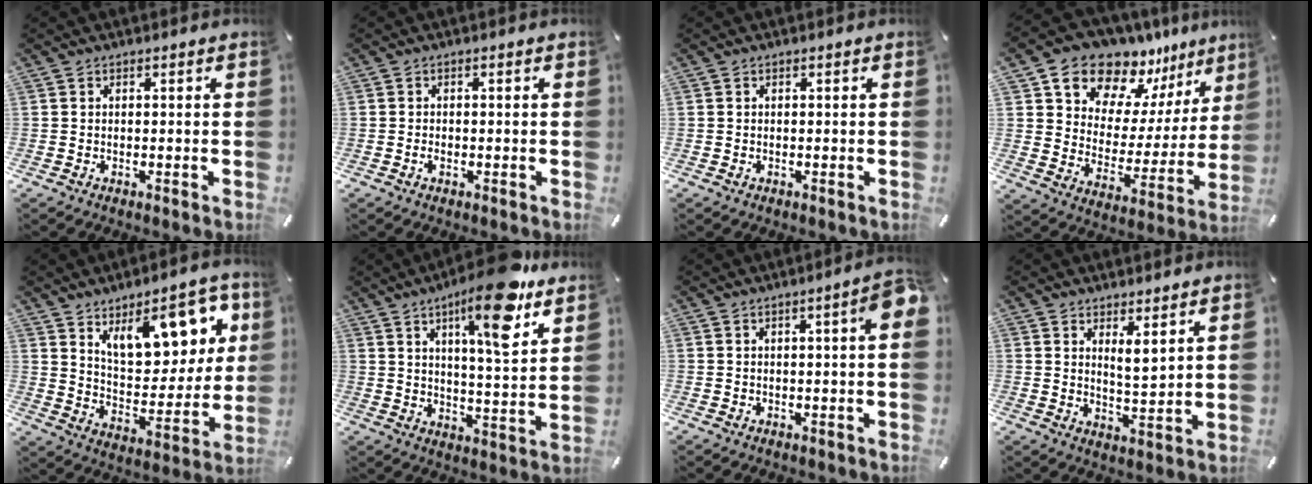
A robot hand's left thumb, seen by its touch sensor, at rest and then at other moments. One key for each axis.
{"total": 1.2, "fx": -0.4, "fy": 0.7, "fz": 0.8, "tx": -0.015, "ty": 0.001, "tz": -0.009}
{"total": 0.0}
{"total": 13.3, "fx": 11.6, "fy": 6.7, "fz": 0.4, "tx": -0.010, "ty": -0.127, "tz": 0.210}
{"total": 17.1, "fx": 10.5, "fy": 8.7, "fz": 10.3, "tx": -0.144, "ty": -0.056, "tz": 0.182}
{"total": 15.5, "fx": 9.8, "fy": 3.6, "fz": 11.4, "tx": -0.176, "ty": -0.055, "tz": 0.153}
{"total": 5.5, "fx": 1.0, "fy": 0.9, "fz": 5.3, "tx": -0.080, "ty": -0.003, "tz": 0.014}
{"total": 4.6, "fx": 3.4, "fy": 1.1, "fz": 2.8, "tx": -0.043, "ty": -0.023, "tz": 0.055}